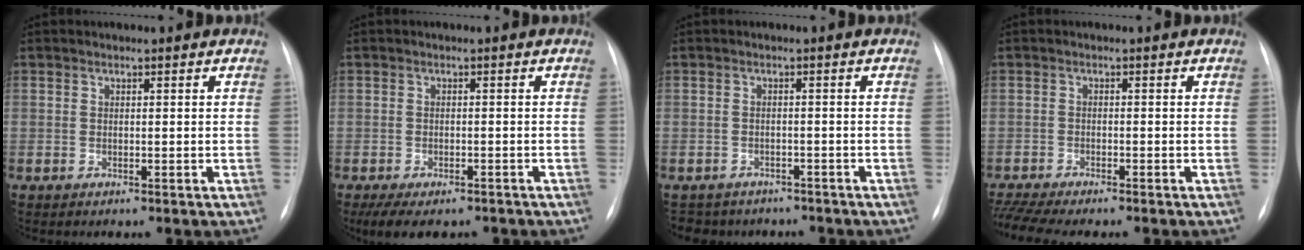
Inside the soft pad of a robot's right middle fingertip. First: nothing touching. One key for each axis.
{"total": 7.9, "fx": -6.0, "fy": 3.2, "fz": 4.0, "tx": -0.060, "ty": -0.009, "tz": -0.081}
{"total": 7.2, "fx": -6.2, "fy": 3.5, "fz": 1.0, "tx": -0.021, "ty": 0.004, "tz": -0.074}
{"total": 7.6, "fx": -6.7, "fy": 0.5, "fz": 3.6, "tx": -0.066, "ty": -0.007, "tz": -0.105}